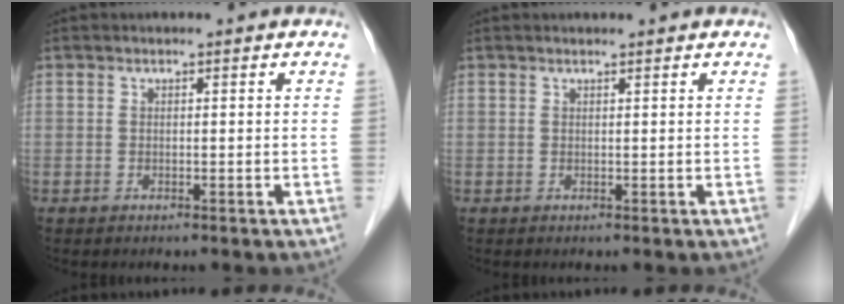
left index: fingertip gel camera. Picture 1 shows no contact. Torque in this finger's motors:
{"motor_torque": [-0.04, -0.20, -0.15, -0.01]}